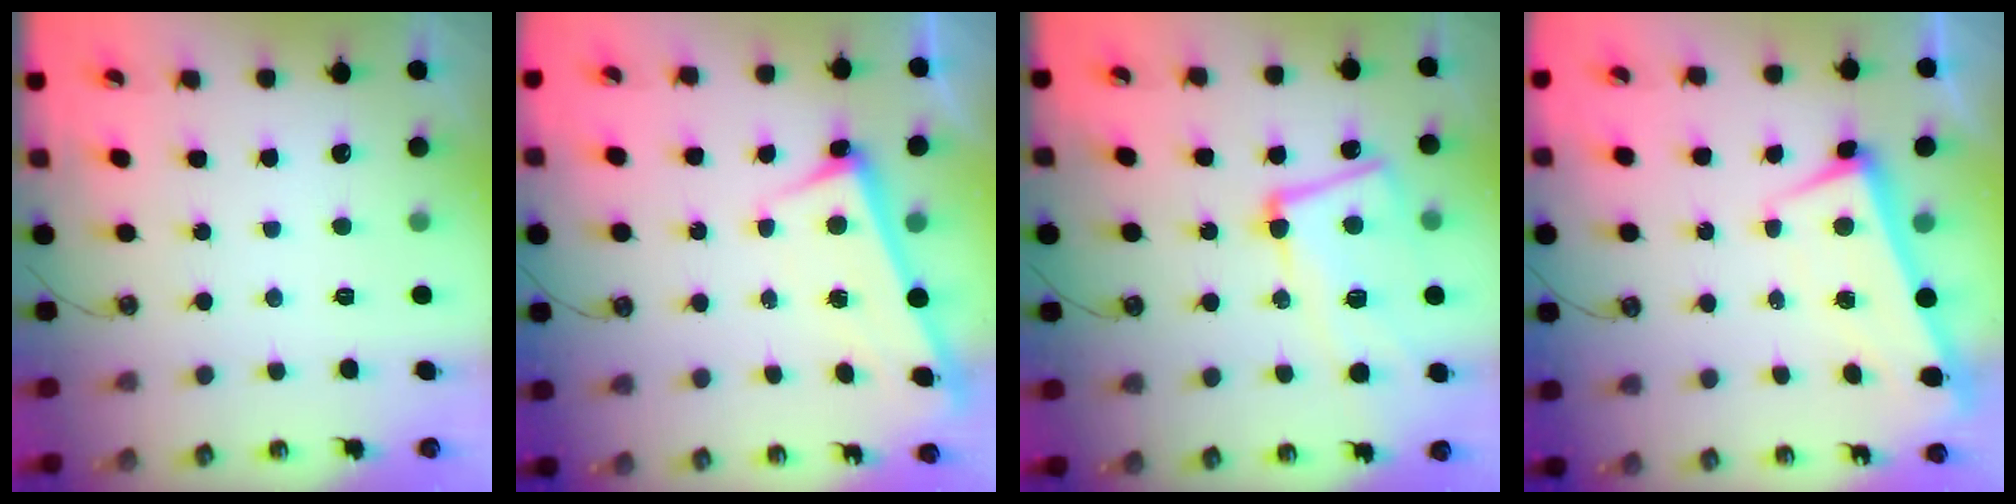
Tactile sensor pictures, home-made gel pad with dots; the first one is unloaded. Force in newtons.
{"total": 2.9, "press": 2.9, "slide": 0.4}
{"total": 9.9, "press": 9.7, "slide": 2.0}
{"total": 1.8, "press": 0.8, "slide": 1.6}